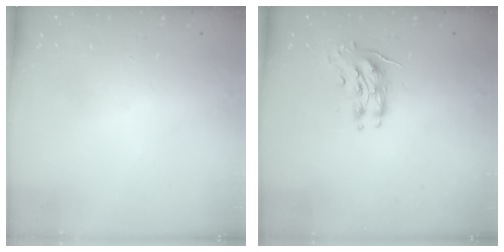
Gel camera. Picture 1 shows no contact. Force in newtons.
{"total": 8.6, "press": 8.6, "slide": 0.3}